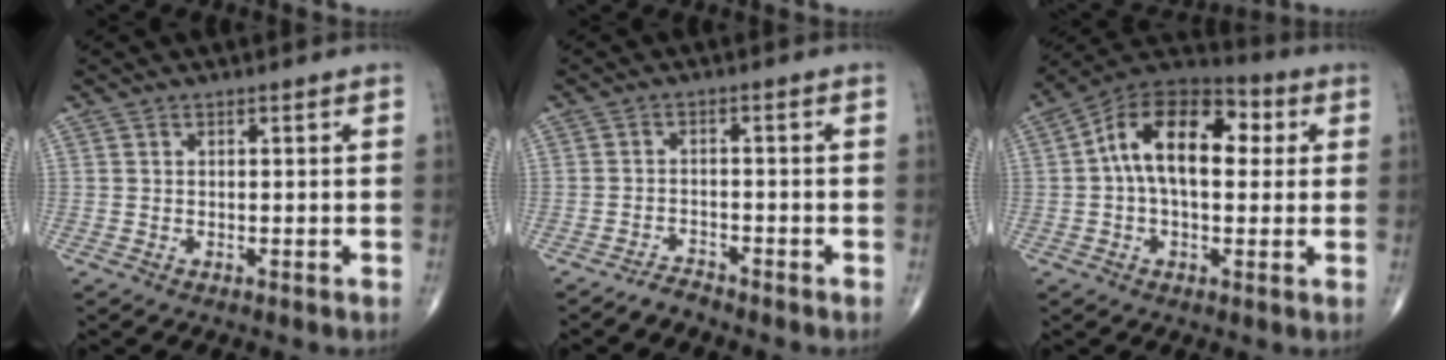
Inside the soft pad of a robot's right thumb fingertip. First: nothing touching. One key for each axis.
{"total": 2.2, "fx": -2.1, "fy": 0.4, "fz": 0.0, "tx": 0.000, "ty": 0.005, "tz": -0.040}
{"total": 16.0, "fx": 2.4, "fy": 9.3, "fz": 12.8, "tx": -0.192, "ty": 0.037, "tz": 0.031}